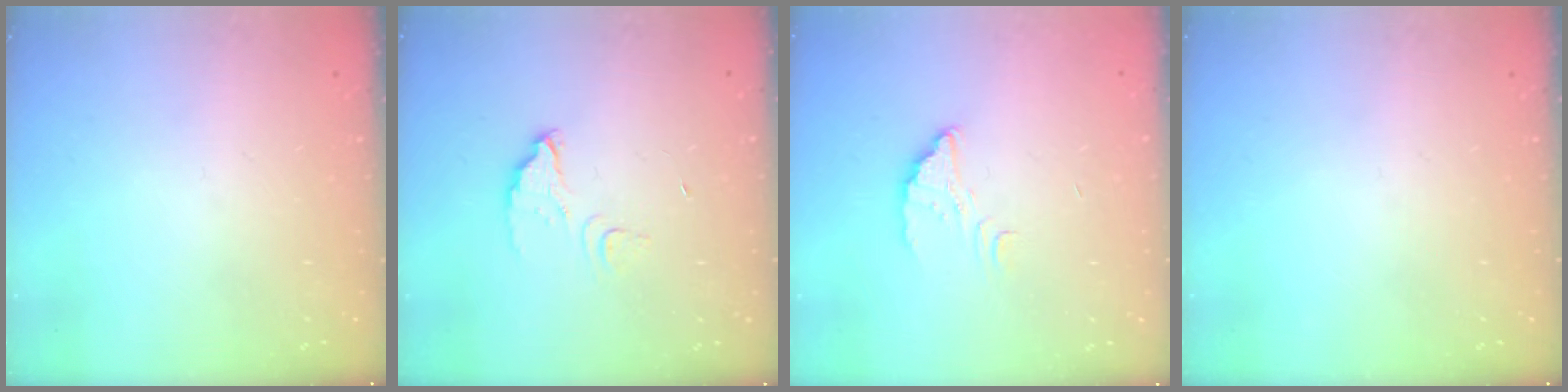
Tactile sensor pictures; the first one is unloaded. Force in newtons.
{"total": 3.1, "press": 3.1, "slide": 0.3}
{"total": 2.4, "press": 2.4, "slide": 0.1}
{"total": 0.0}